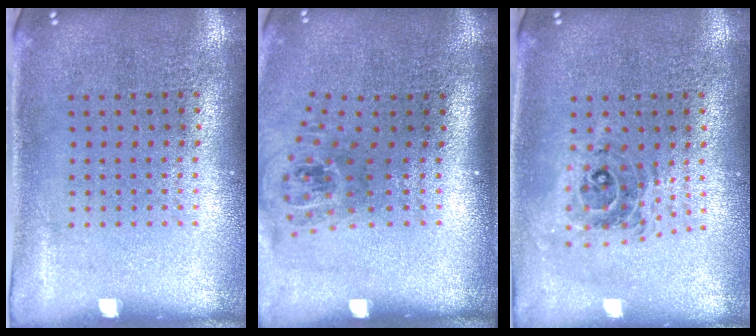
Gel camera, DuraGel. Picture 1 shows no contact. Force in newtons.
{"total": 1.7, "press": 1.2, "slide": 1.2}
{"total": 0.7, "press": 0.7, "slide": 0.2}